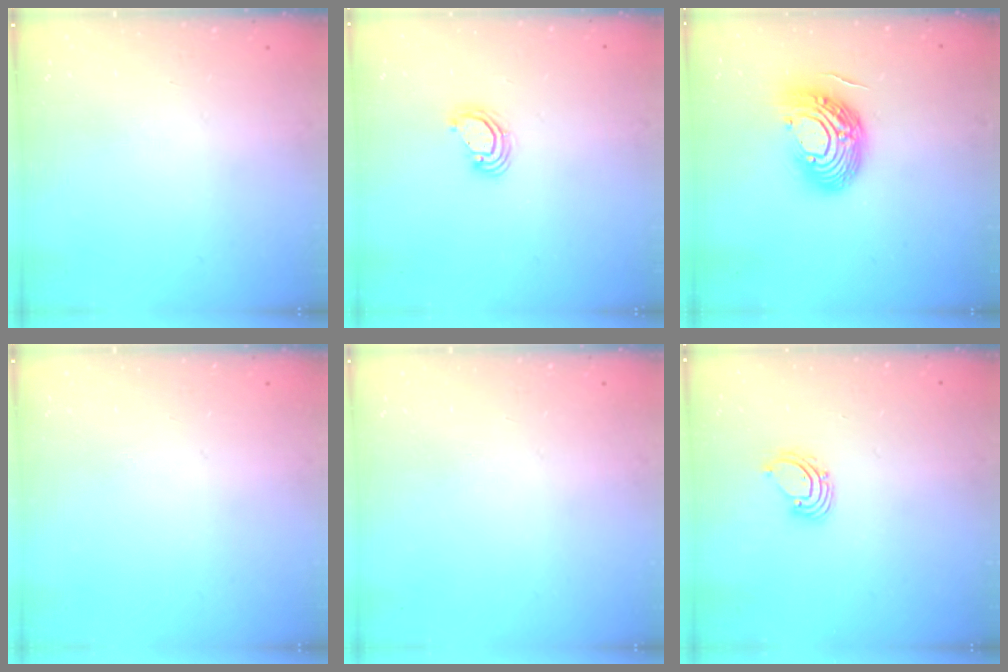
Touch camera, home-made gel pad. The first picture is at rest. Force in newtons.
{"total": 4.1, "press": 4.1, "slide": 0.3}
{"total": 14.4, "press": 14.3, "slide": 1.4}
{"total": 0.0}
{"total": 0.0}
{"total": 2.6, "press": 2.6, "slide": 0.2}